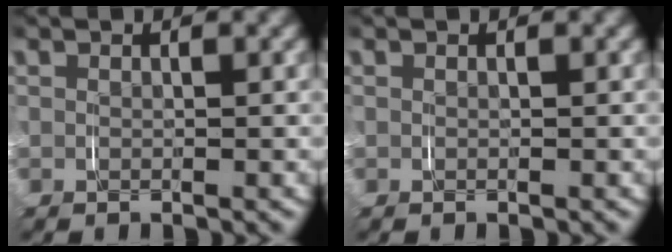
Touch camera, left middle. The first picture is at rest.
{"total": 0.0}